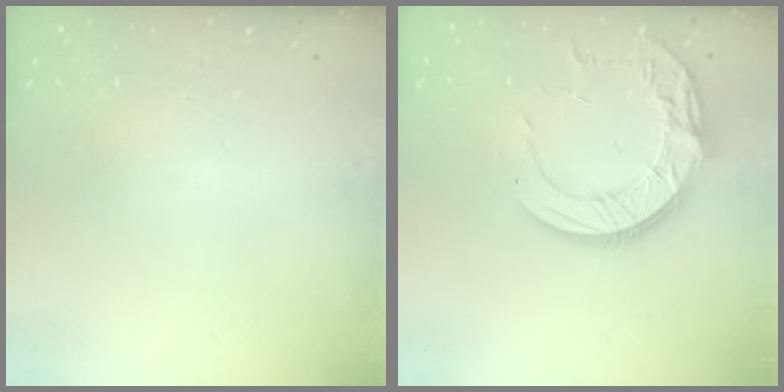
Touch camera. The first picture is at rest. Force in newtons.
{"total": 13.6, "press": 13.5, "slide": 1.2}